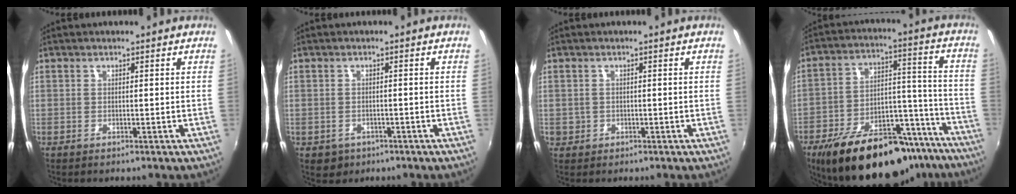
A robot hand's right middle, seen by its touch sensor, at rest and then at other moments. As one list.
[{"total": 3.3, "force": [-1.4, 2.7, 1.2], "torque": [-0.031, -0.006, -0.015]}, {"total": 2.3, "force": [-0.4, 2.2, 0.6], "torque": [-0.014, -0.003, -0.005]}, {"total": 26.6, "force": [-19.9, 10.9, 13.8], "torque": [-0.235, 0.021, -0.268]}]